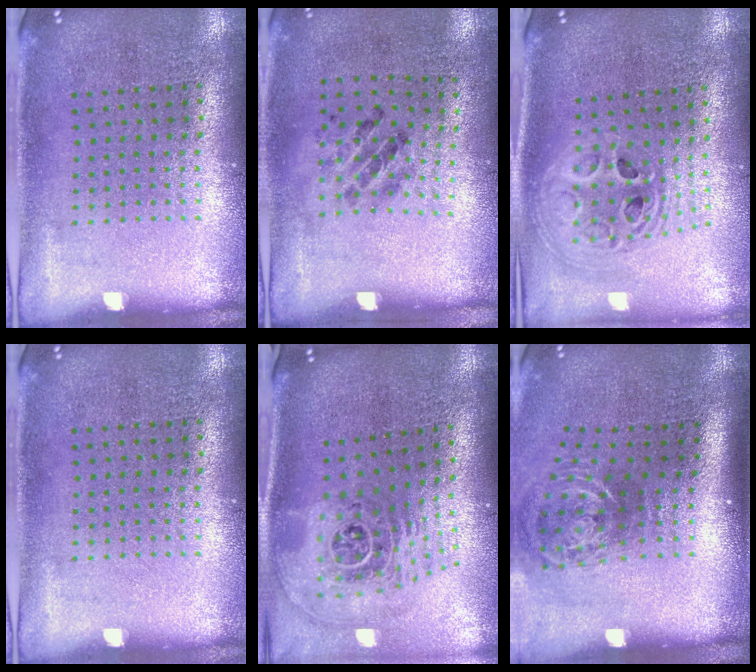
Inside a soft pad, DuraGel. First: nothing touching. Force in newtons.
{"total": 1.4, "press": 0.7, "slide": 1.2}
{"total": 2.3, "press": 1.8, "slide": 1.4}
{"total": 0.0}
{"total": 2.6, "press": 1.8, "slide": 1.9}
{"total": 2.2, "press": 1.3, "slide": 1.8}